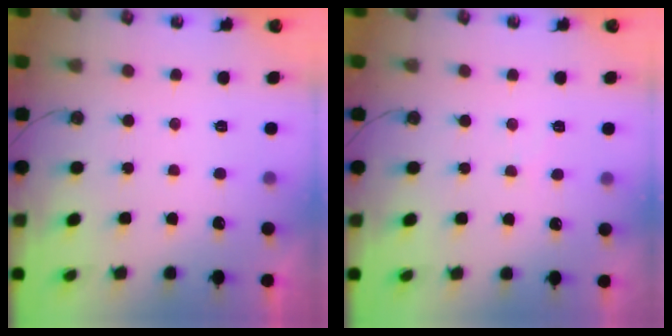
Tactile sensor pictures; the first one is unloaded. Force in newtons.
{"total": 4.8, "press": 4.8, "slide": 0.7}